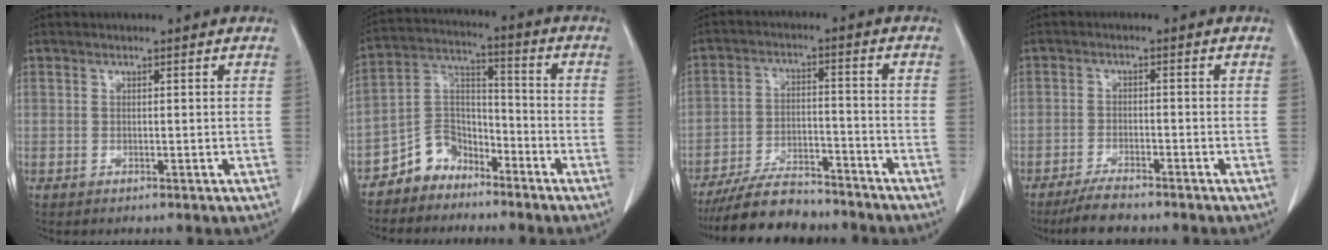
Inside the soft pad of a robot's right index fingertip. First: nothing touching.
{"total": 7.5, "force": [-5.7, 4.7, 1.1], "torque": [-0.017, 0.031, -0.110]}
{"total": 11.8, "force": [-10.5, 3.1, 4.3], "torque": [-0.073, 0.000, -0.174]}
{"total": 5.0, "force": [-4.4, 0.7, 2.3], "torque": [-0.042, -0.013, -0.076]}